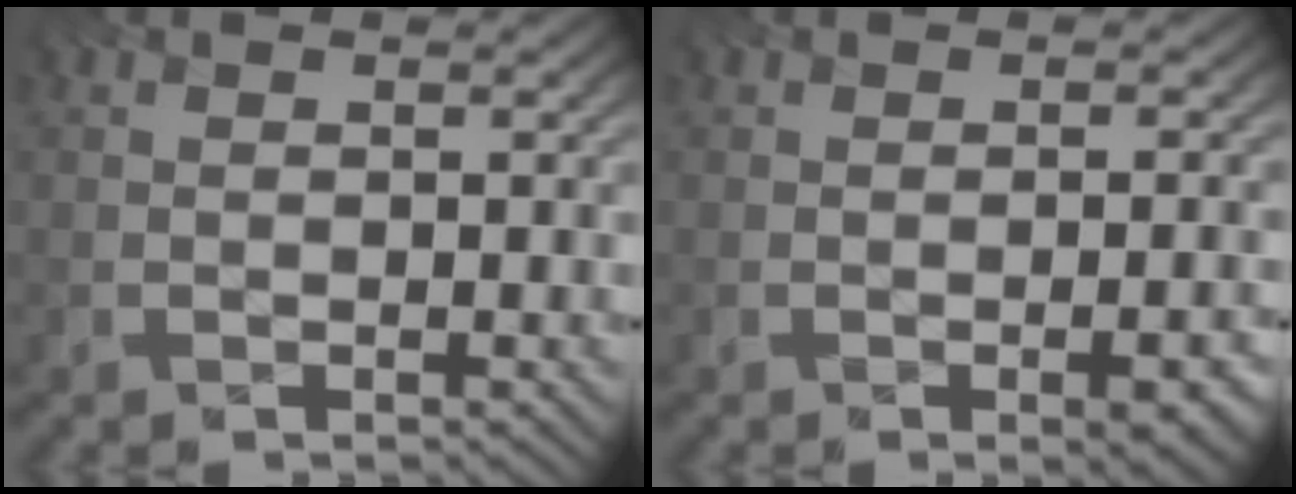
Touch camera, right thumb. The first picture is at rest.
{"total": 3.8, "force": [-1.6, 1.2, 3.3], "torque": [-0.025, 0.002, -0.023]}